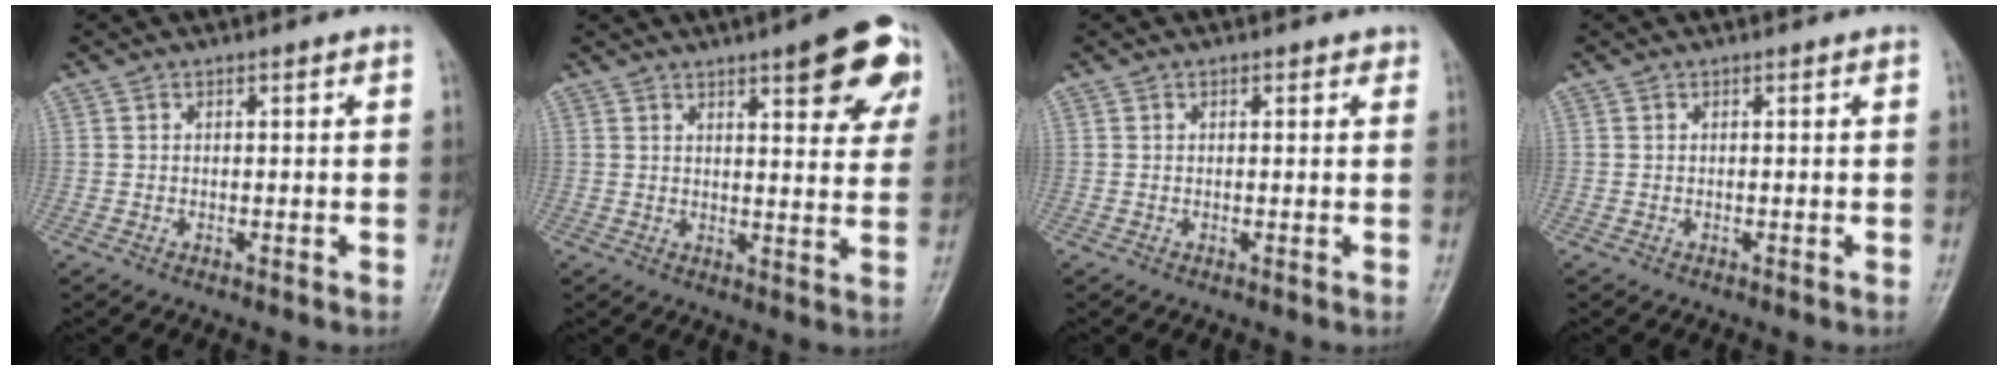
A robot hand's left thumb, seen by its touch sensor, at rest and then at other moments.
{"total": 13.2, "force": [6.8, 4.1, 10.5], "torque": [-0.094, -0.022, 0.082]}
{"total": 1.0, "force": [0.6, 0.6, 0.5], "torque": [-0.001, -0.001, 0.003]}
{"total": 0.0}